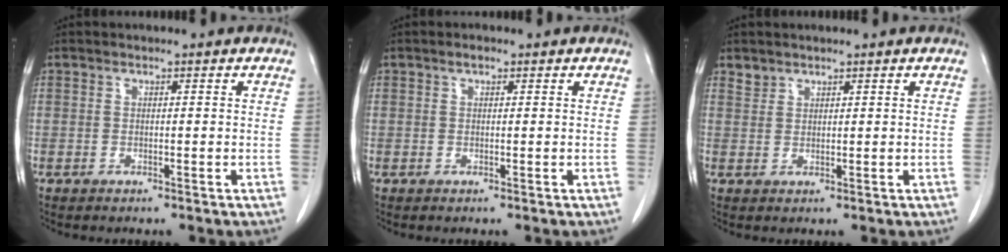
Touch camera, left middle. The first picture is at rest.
{"total": 0.9, "force": [0.6, 0.4, 0.5], "torque": [-0.010, 0.003, 0.008]}
{"total": 1.5, "force": [1.4, 0.6, -0.2], "torque": [0.006, 0.003, 0.027]}